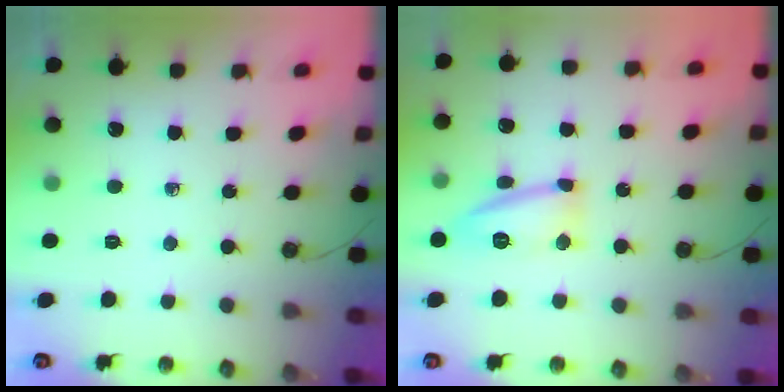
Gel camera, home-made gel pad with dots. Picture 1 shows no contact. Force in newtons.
{"total": 12.7, "press": 12.6, "slide": 1.0}